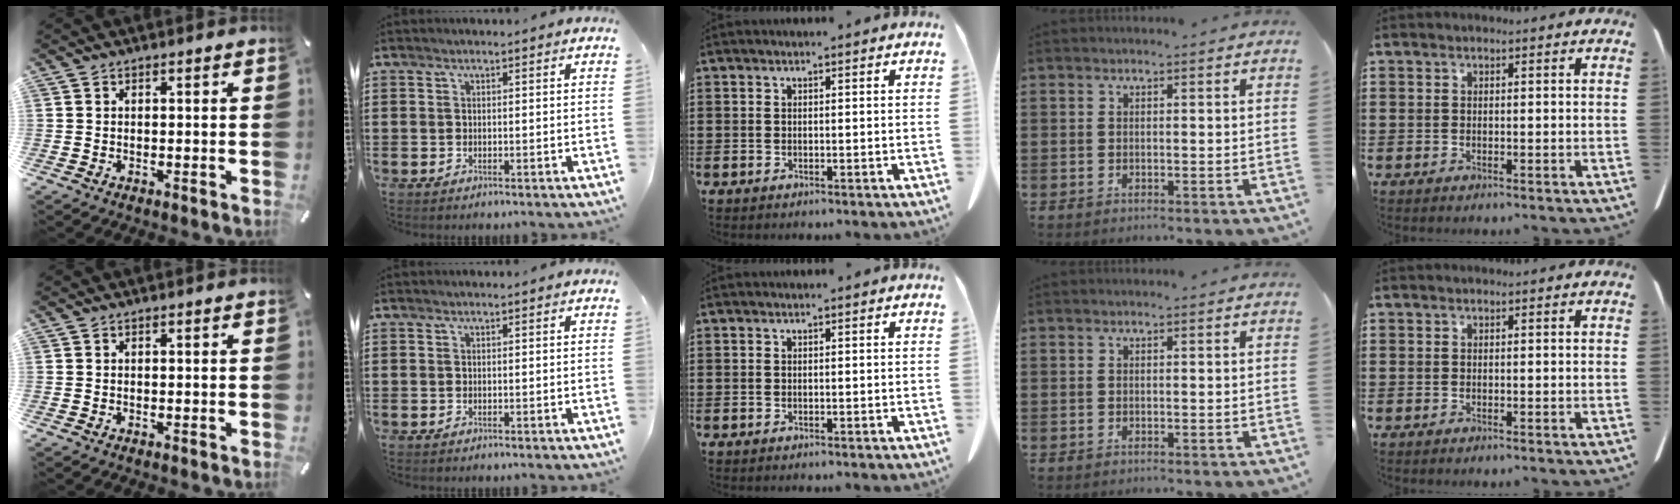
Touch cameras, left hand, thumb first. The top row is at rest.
{}